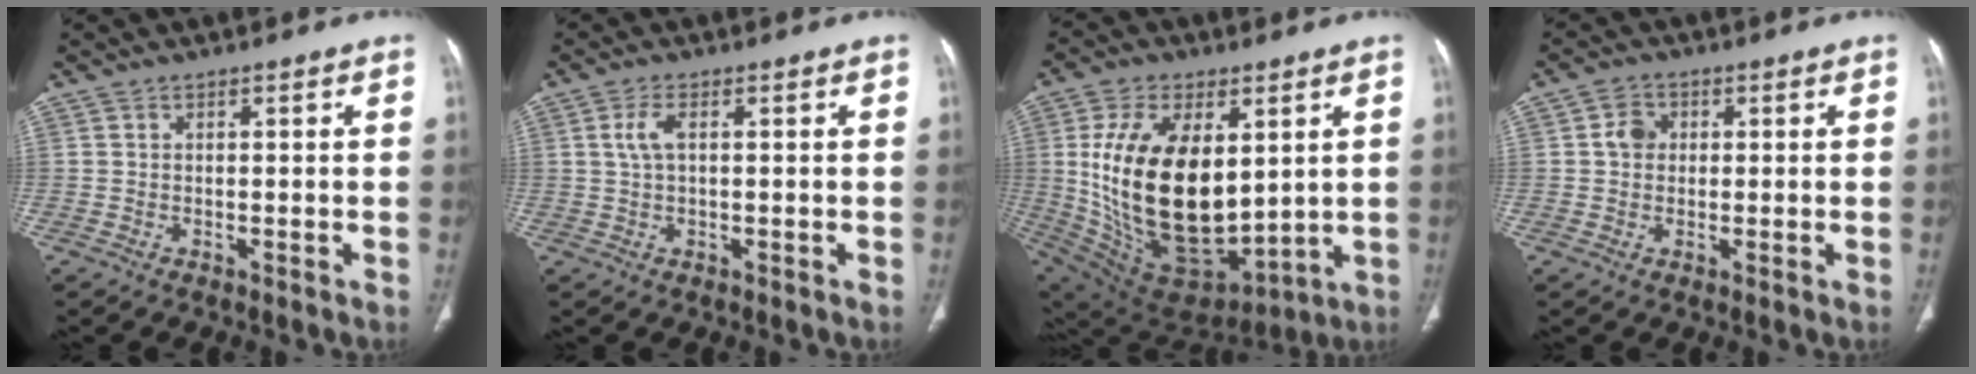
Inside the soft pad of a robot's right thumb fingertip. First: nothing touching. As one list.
[{"total": 3.0, "force": [0.7, 1.3, 2.7], "torque": [-0.067, 0.008, 0.014]}, {"total": 26.1, "force": [3.1, 14.5, 21.4], "torque": [-0.382, -0.038, 0.080]}, {"total": 3.6, "force": [0.5, 3.0, 1.8], "torque": [-0.018, 0.007, 0.005]}]